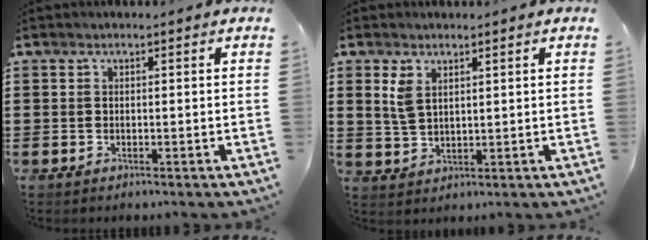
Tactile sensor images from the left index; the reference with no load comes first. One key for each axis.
{"total": 3.5, "fx": 1.8, "fy": 1.9, "fz": 2.3, "tx": -0.052, "ty": 0.006, "tz": 0.032}